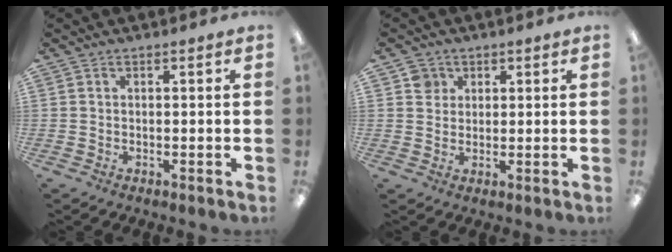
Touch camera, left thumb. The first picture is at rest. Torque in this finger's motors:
{"motor_torque": [0.15, 0.12, 0.10, -0.02, 0.00]}